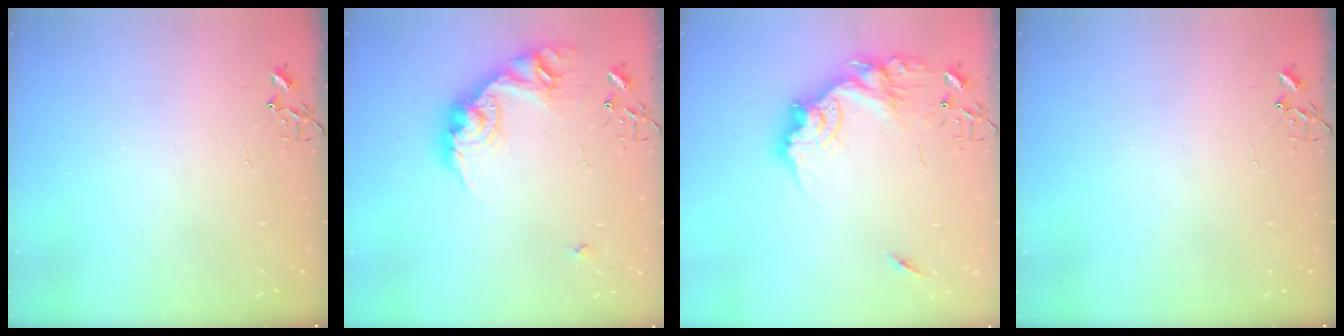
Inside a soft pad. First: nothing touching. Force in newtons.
{"total": 17.4, "press": 17.4, "slide": 0.4}
{"total": 18.4, "press": 18.3, "slide": 1.7}
{"total": 0.0}